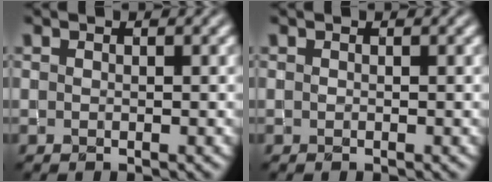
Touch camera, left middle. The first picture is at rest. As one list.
[{"total": 0.0}]